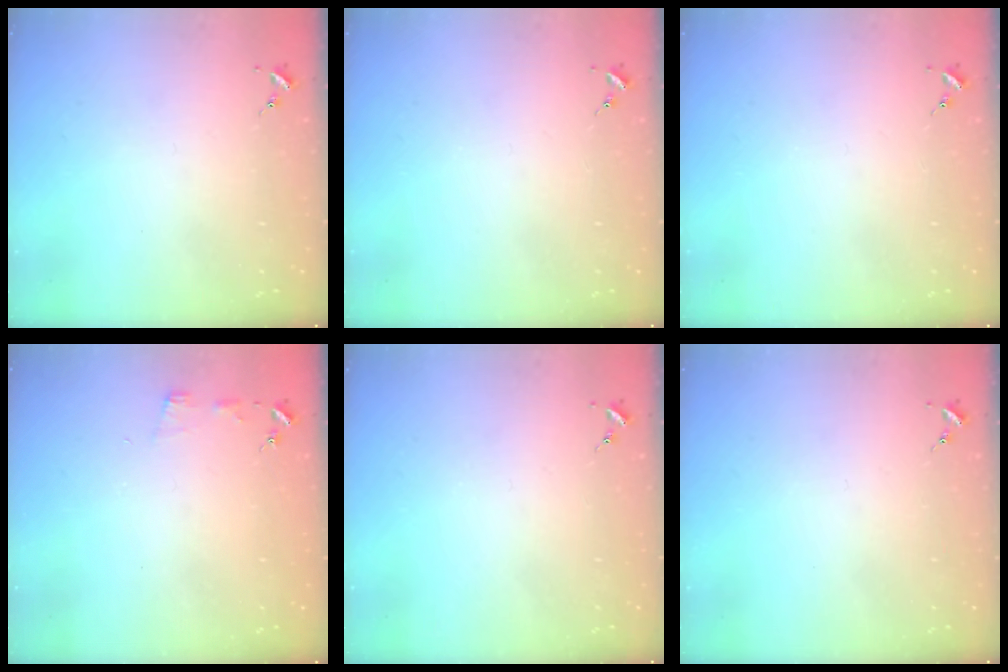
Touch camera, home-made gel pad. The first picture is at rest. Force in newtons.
{"total": 0.0}
{"total": 0.0}
{"total": 4.2, "press": 4.2, "slide": 0.5}
{"total": 0.0}
{"total": 0.0}